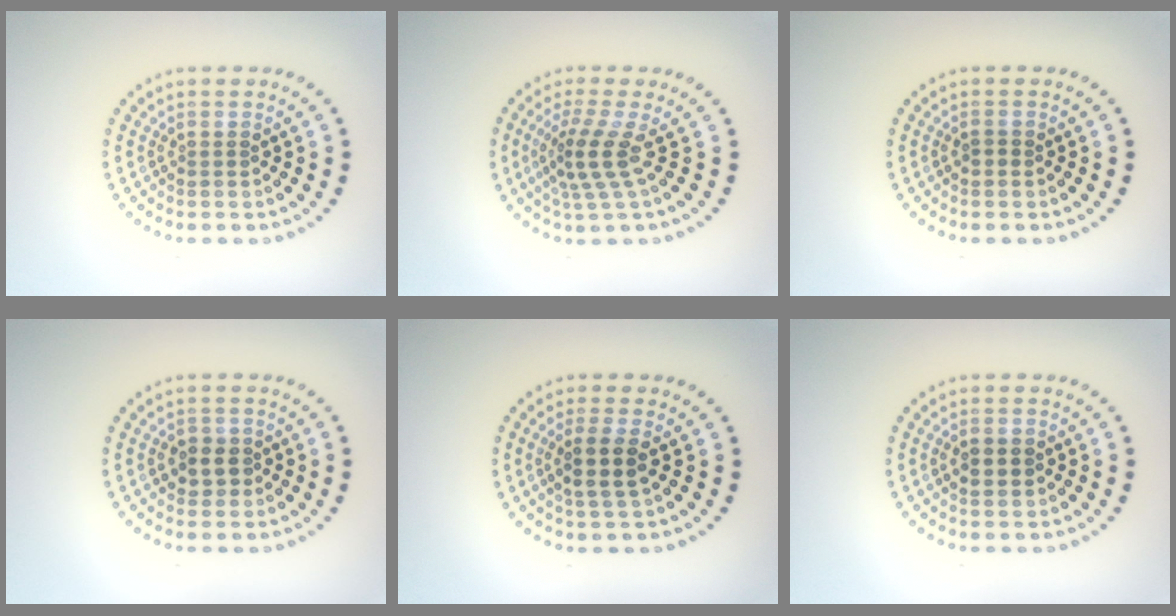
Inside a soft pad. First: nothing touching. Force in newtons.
{"total": 3.5, "press": 2.4, "slide": 2.5}
{"total": 0.7, "press": 0.7, "slide": 0.2}
{"total": 2.0, "press": 1.9, "slide": 0.7}
{"total": 2.8, "press": 2.5, "slide": 1.1}
{"total": 1.8, "press": 1.8, "slide": 0.1}